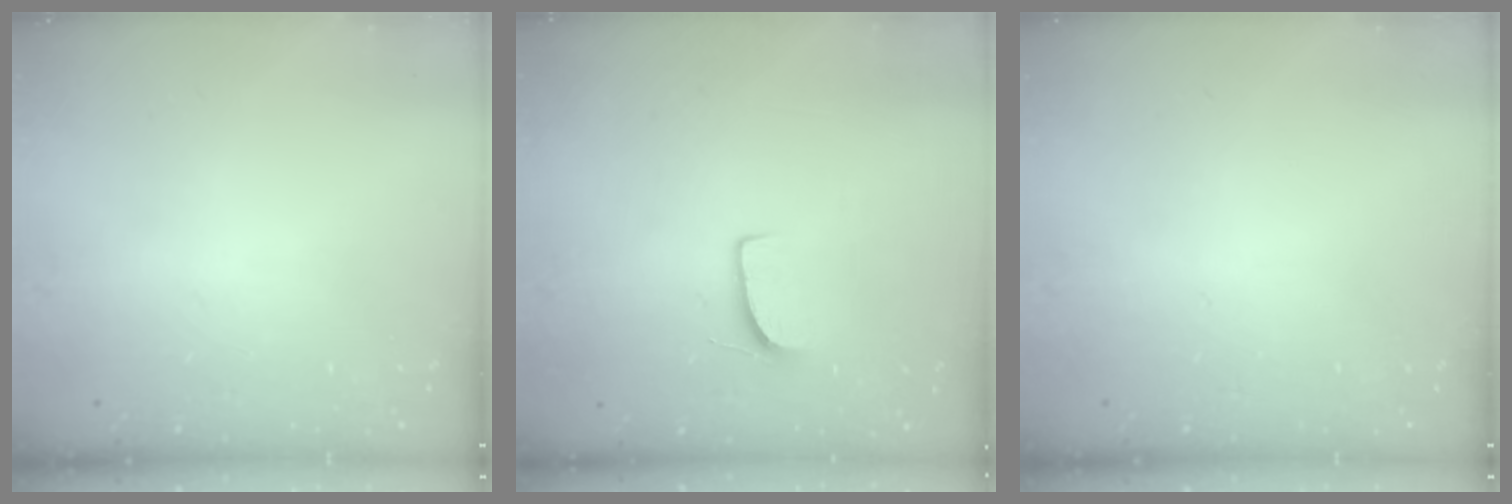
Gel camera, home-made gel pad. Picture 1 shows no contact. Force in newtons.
{"total": 7.1, "press": 7.1, "slide": 0.5}
{"total": 0.0}